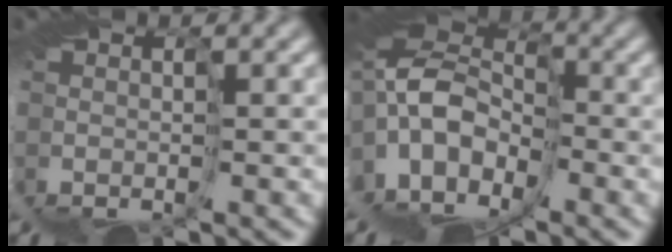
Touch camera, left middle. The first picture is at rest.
{"total": 7.9, "force": [1.8, 4.6, 6.2], "torque": [-0.126, 0.012, 0.032]}